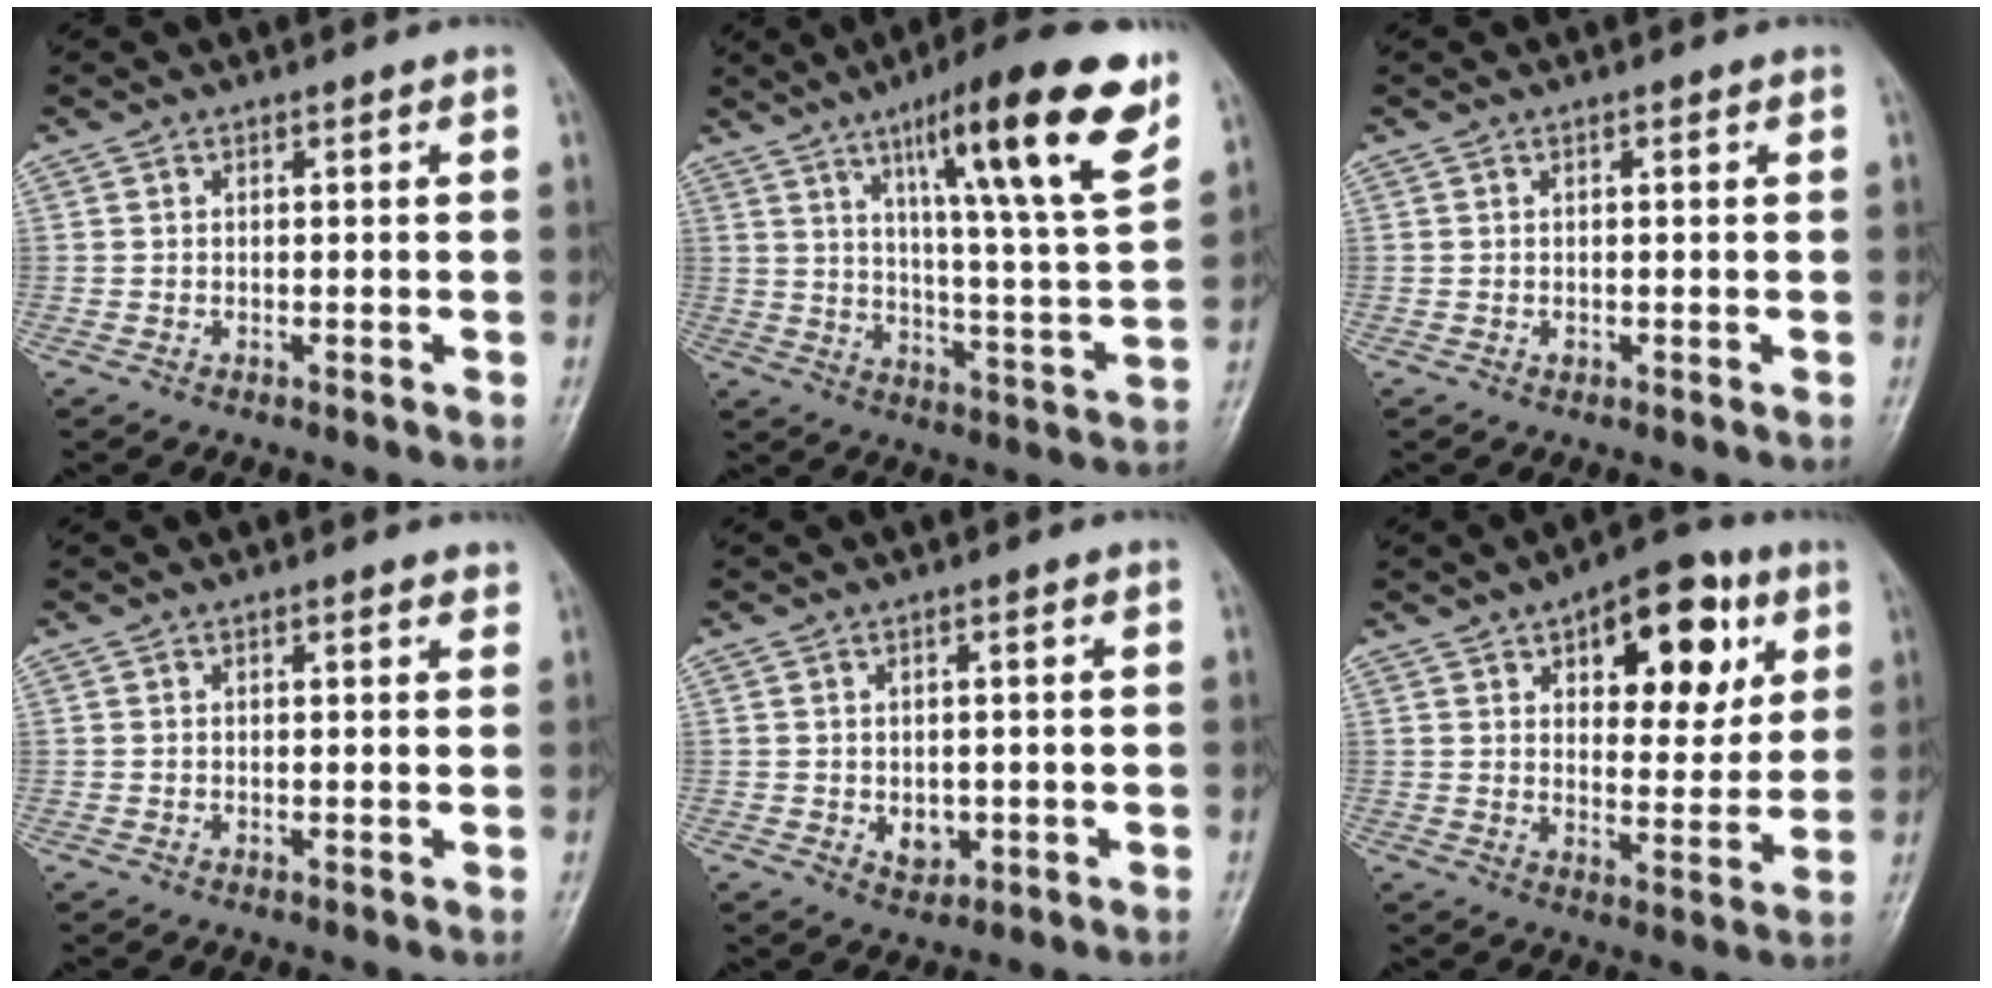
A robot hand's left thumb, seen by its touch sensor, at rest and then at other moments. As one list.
[{"total": 21.1, "force": [11.5, 2.7, 17.5], "torque": [-0.239, -0.047, 0.175]}, {"total": 0.7, "force": [0.0, 0.5, 0.4], "torque": [-0.002, 0.000, 0.001]}, {"total": 1.6, "force": [1.3, 0.5, 0.9], "torque": [-0.007, -0.002, 0.013]}, {"total": 3.2, "force": [-0.4, 2.4, 2.1], "torque": [-0.018, -0.002, 0.003]}, {"total": 15.5, "force": [6.7, 7.9, 11.5], "torque": [-0.106, -0.019, 0.094]}]